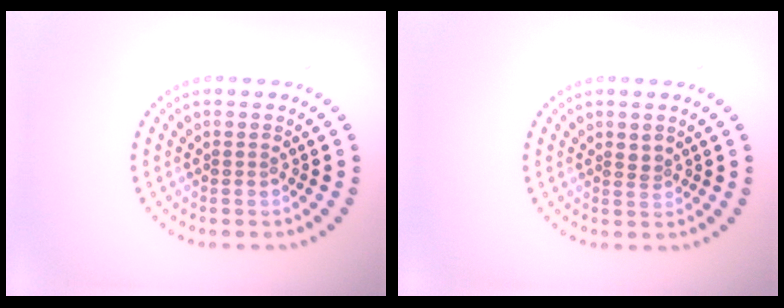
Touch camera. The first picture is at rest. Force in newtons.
{"total": 1.0, "press": 0.8, "slide": 0.7}